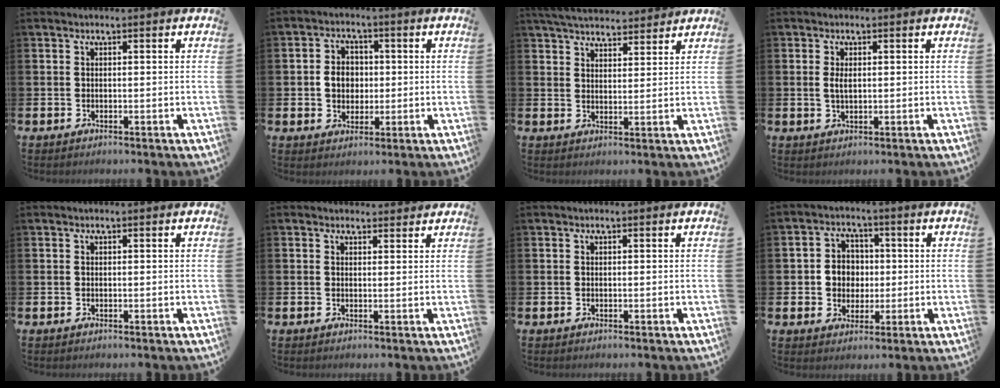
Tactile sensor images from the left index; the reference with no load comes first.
{"total": 4.4, "force": [0.3, 3.7, 2.3], "torque": [-0.030, 0.005, -0.005]}
{"total": 5.1, "force": [4.9, 1.0, 0.8], "torque": [-0.026, -0.024, 0.088]}
{"total": 2.0, "force": [0.4, 1.0, 1.7], "torque": [-0.020, 0.000, 0.001]}
{"total": 0.0}
{"total": 1.6, "force": [1.4, 0.6, -0.1], "torque": [0.010, -0.004, 0.024]}
{"total": 0.0}
{"total": 4.4, "force": [0.4, 4.2, 1.3], "torque": [-0.025, 0.009, -0.001]}